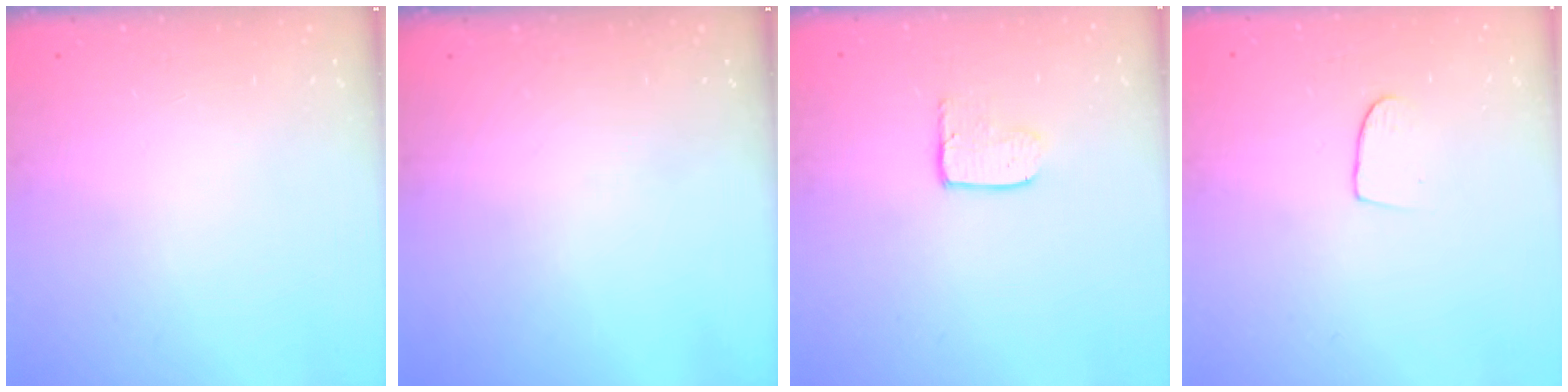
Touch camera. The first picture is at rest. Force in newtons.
{"total": 0.0}
{"total": 3.9, "press": 3.9, "slide": 0.4}
{"total": 6.3, "press": 6.3, "slide": 0.5}